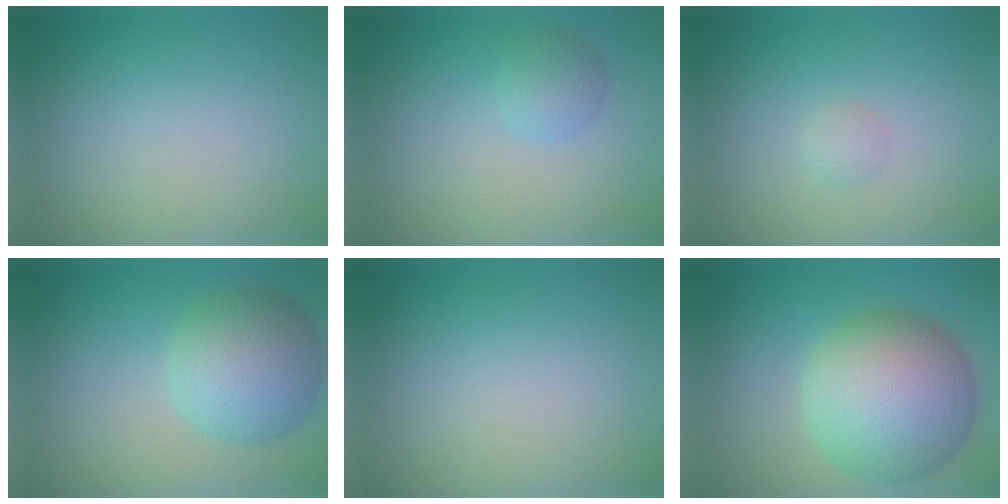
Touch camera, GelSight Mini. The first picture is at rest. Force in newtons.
{"total": 2.0, "press": 2.0, "slide": 0.1}
{"total": 0.9, "press": 0.9, "slide": 0.0}
{"total": 7.2, "press": 7.2, "slide": 0.2}
{"total": 0.0}
{"total": 11.7, "press": 11.7, "slide": 0.3}